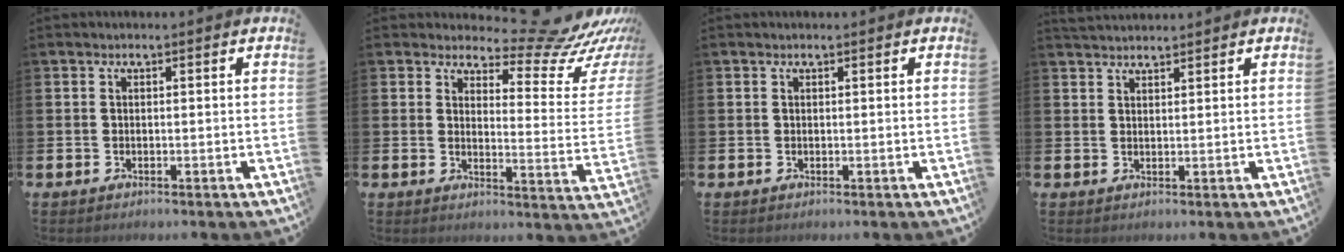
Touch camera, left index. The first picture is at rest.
{"total": 8.4, "force": [7.2, 2.5, 3.4], "torque": [-0.047, -0.069, 0.116]}
{"total": 0.0}
{"total": 2.3, "force": [2.2, 0.4, 0.2], "torque": [0.000, -0.008, 0.040]}